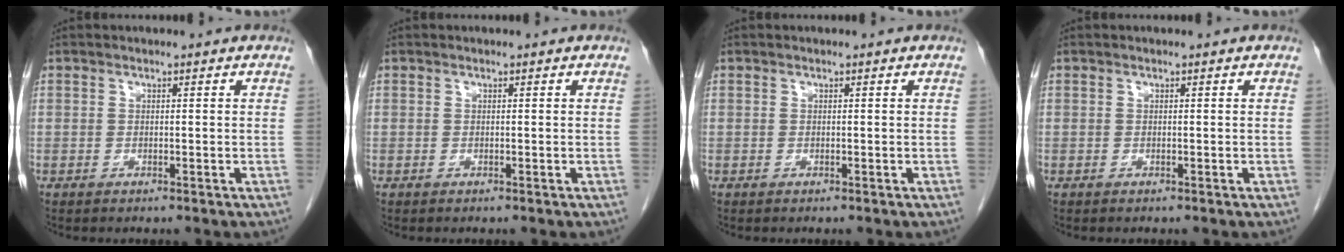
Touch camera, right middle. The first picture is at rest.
{"total": 0.0}
{"total": 0.0}
{"total": 0.0}